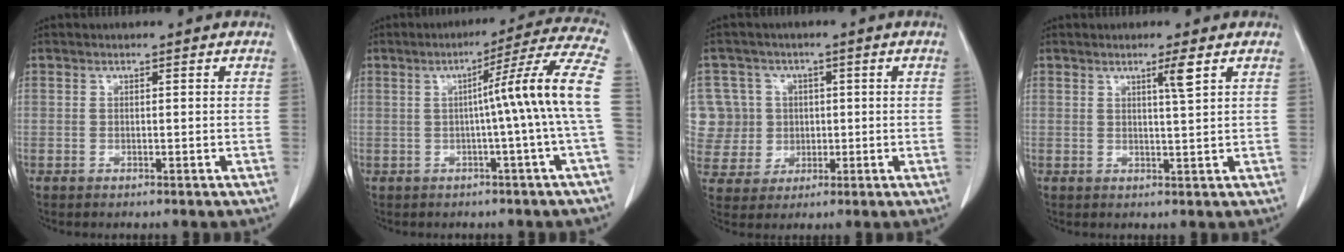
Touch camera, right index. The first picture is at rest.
{"total": 11.8, "force": [-0.4, -2.4, 11.6], "torque": [-0.145, 0.018, -0.009]}
{"total": 11.1, "force": [1.5, 10.9, 1.7], "torque": [-0.063, 0.043, 0.051]}
{"total": 2.5, "force": [1.3, -0.5, 2.1], "torque": [-0.039, -0.005, 0.024]}